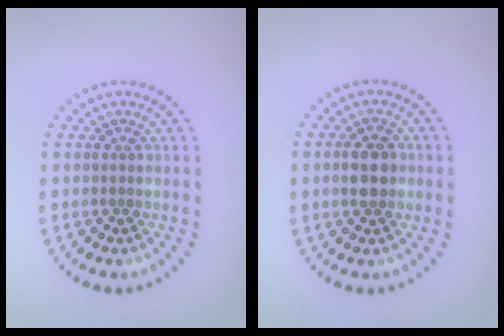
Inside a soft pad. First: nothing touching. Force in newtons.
{"total": 3.3, "press": 3.3, "slide": 0.1}